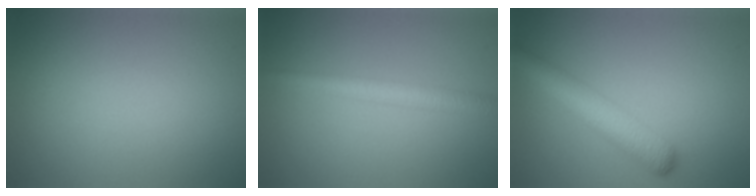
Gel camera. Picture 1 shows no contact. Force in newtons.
{"total": 3.0, "press": 3.0, "slide": 0.1}
{"total": 5.0, "press": 5.0, "slide": 0.2}